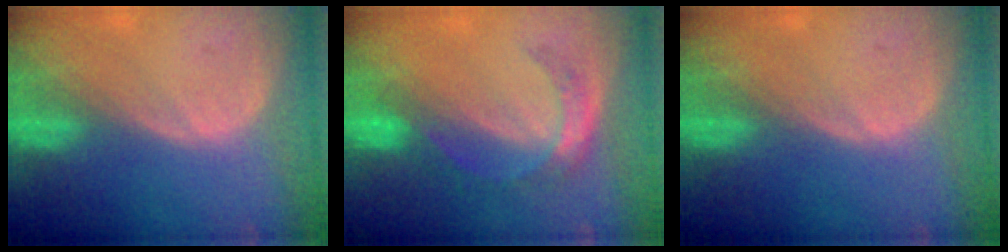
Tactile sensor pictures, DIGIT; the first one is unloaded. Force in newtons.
{"total": 5.5, "press": 4.8, "slide": 2.8}
{"total": 0.0}